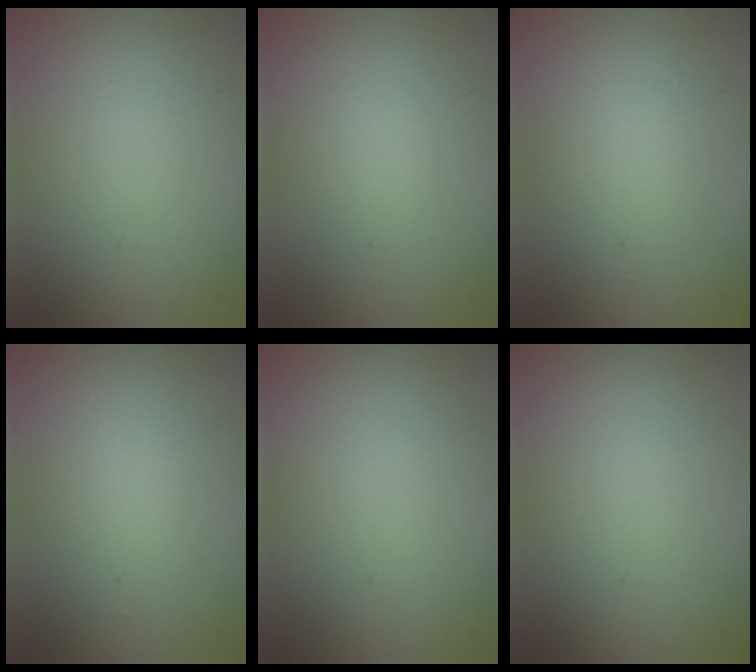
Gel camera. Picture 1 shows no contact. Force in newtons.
{"total": 1.2, "press": 1.2, "slide": 0.1}
{"total": 2.4, "press": 2.4, "slide": 0.2}
{"total": 2.2, "press": 2.2, "slide": 0.1}
{"total": 0.0}
{"total": 0.0}